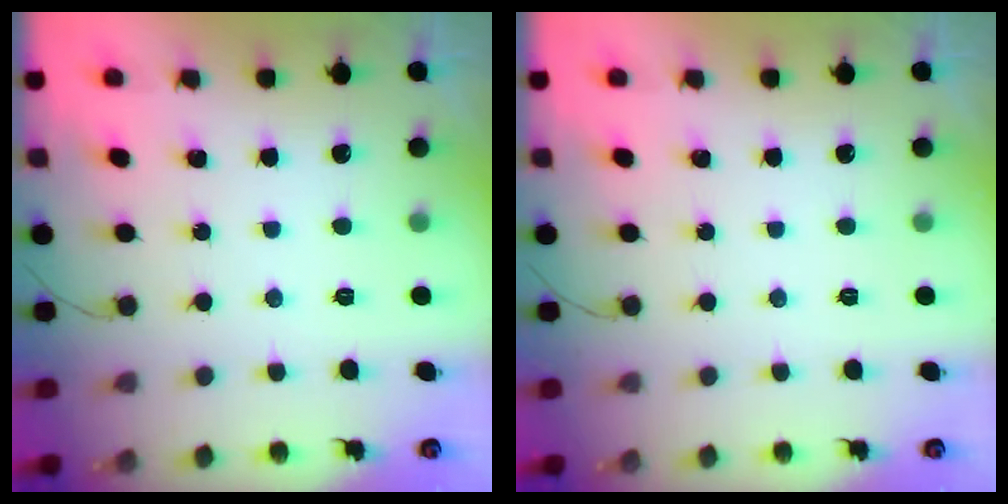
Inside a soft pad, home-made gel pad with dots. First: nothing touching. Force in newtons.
{"total": 0.0}